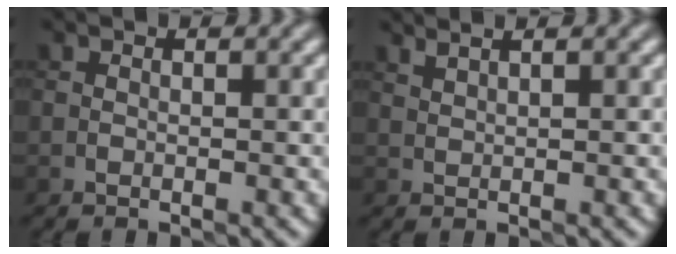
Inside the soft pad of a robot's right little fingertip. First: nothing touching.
{"total": 1.2, "force": [1.1, -0.1, 0.5], "torque": [-0.011, 0.005, 0.021]}